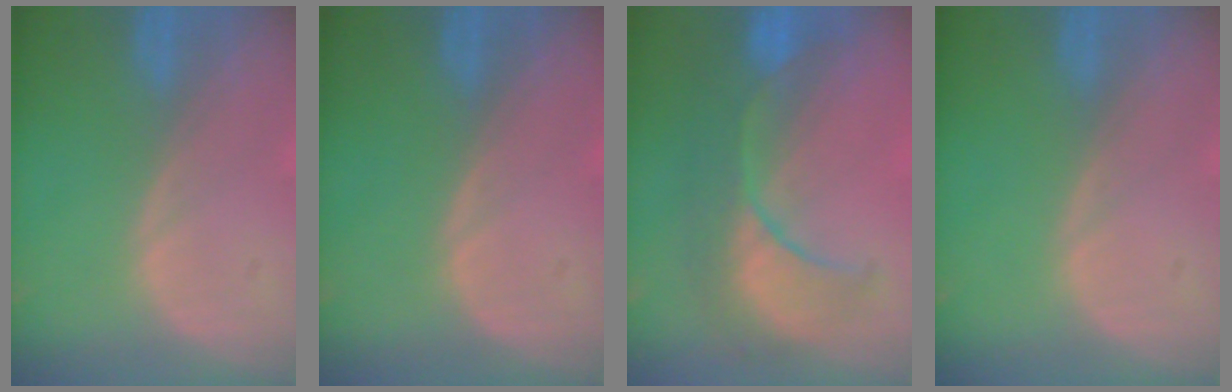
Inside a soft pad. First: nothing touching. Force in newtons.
{"total": 0.0}
{"total": 9.7, "press": 8.9, "slide": 3.7}
{"total": 0.0}